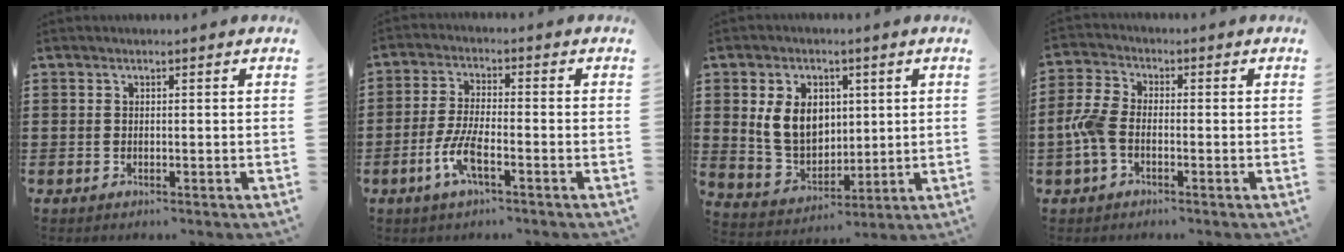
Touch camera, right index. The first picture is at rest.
{"total": 5.8, "force": [-2.7, 1.3, 4.9], "torque": [-0.113, -0.011, -0.054]}
{"total": 8.3, "force": [1.7, 6.2, 5.2], "torque": [-0.124, 0.012, 0.030]}
{"total": 5.3, "force": [-1.6, 3.1, 3.9], "torque": [-0.112, -0.003, -0.041]}